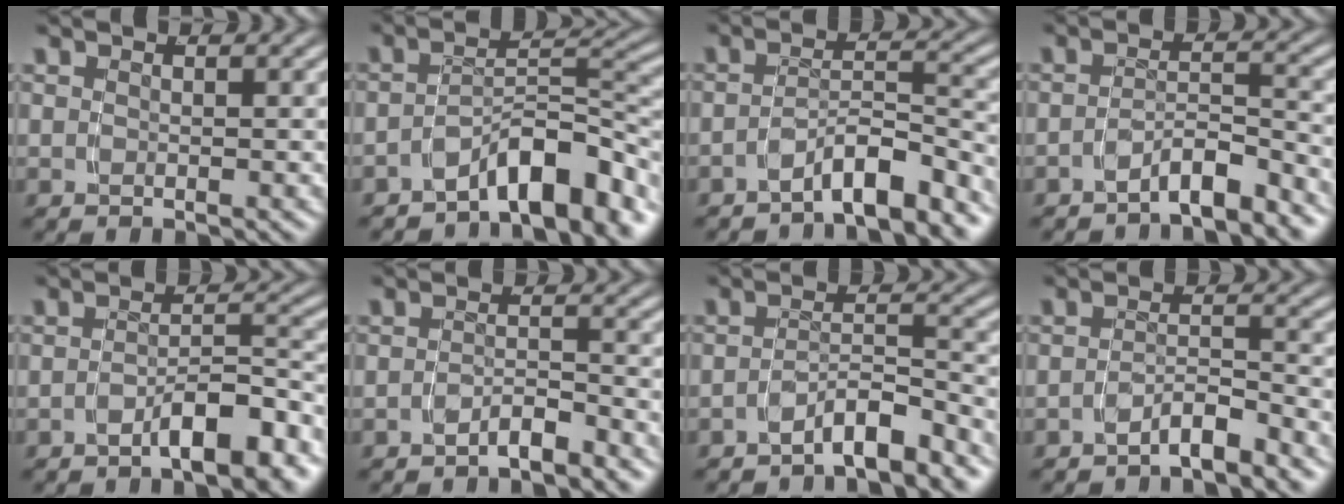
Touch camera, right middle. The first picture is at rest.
{"total": 7.9, "force": [-4.8, 3.0, 5.5], "torque": [-0.062, -0.006, -0.068]}
{"total": 5.7, "force": [-4.7, 1.6, 2.9], "torque": [-0.022, -0.001, -0.071]}
{"total": 4.8, "force": [-4.3, 1.1, 1.7], "torque": [-0.008, -0.006, -0.068]}
{"total": 5.5, "force": [-3.8, 1.4, 3.7], "torque": [-0.032, 0.001, -0.056]}
{"total": 2.7, "force": [-2.6, 0.5, 0.7], "torque": [0.002, -0.002, -0.046]}
{"total": 5.4, "force": [-4.8, 1.4, 2.1], "torque": [-0.010, -0.005, -0.074]}
{"total": 3.6, "force": [-3.4, 0.7, 1.1], "torque": [-0.003, -0.004, -0.057]}